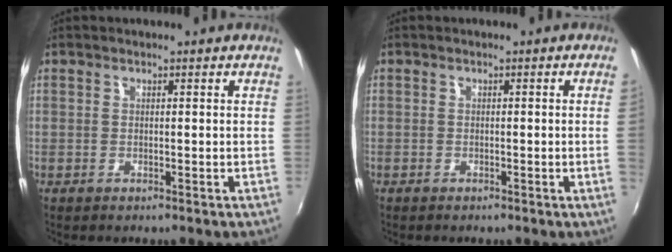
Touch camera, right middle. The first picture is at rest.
{"total": 1.4, "force": [-0.1, -0.9, 1.1], "torque": [-0.009, -0.011, 0.001]}